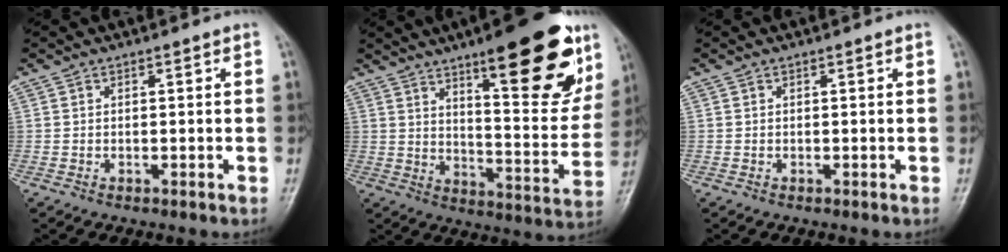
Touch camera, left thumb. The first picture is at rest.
{"total": 22.4, "force": [12.9, 6.4, 17.2], "torque": [-0.192, -0.060, 0.188]}
{"total": 0.0}